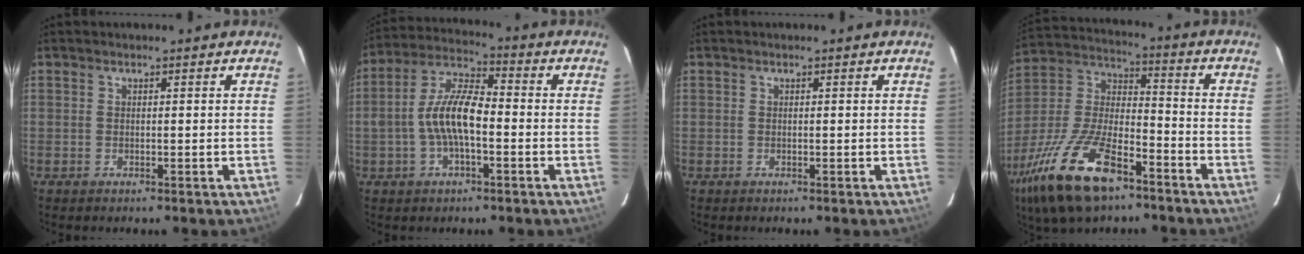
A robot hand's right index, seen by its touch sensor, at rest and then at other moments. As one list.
[{"total": 10.4, "force": [-2.0, 4.0, 9.4], "torque": [-0.195, 0.014, -0.039]}, {"total": 0.0}, {"total": 21.9, "force": [-13.4, 8.7, 15.0], "torque": [-0.318, -0.023, -0.244]}]